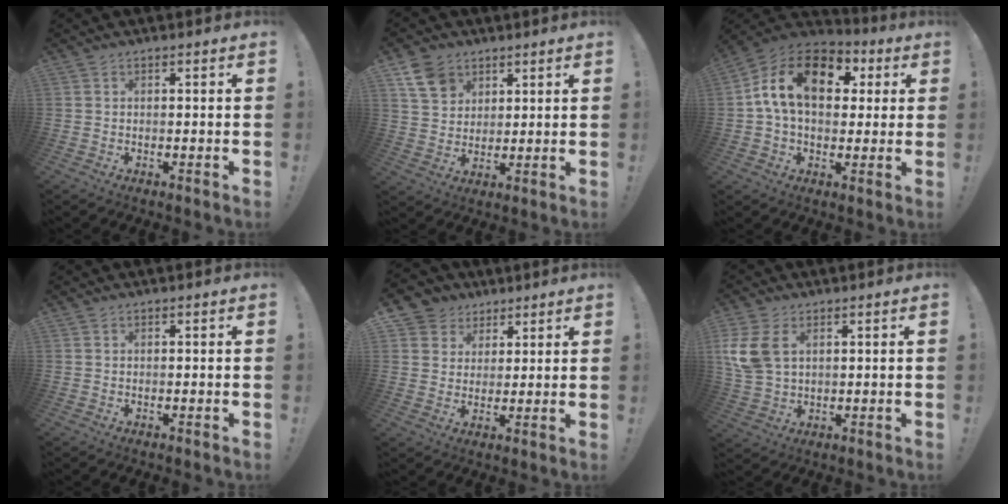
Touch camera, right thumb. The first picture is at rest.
{"total": 9.5, "force": [5.6, 7.0, 3.3], "torque": [-0.052, -0.027, 0.112]}
{"total": 17.5, "force": [4.7, 11.5, 12.3], "torque": [-0.205, 0.003, 0.080]}
{"total": 0.0}
{"total": 7.1, "force": [3.4, 6.2, 0.8], "torque": [-0.008, -0.024, 0.070]}
{"total": 10.1, "force": [3.4, 6.5, 6.9], "torque": [-0.148, -0.004, 0.068]}